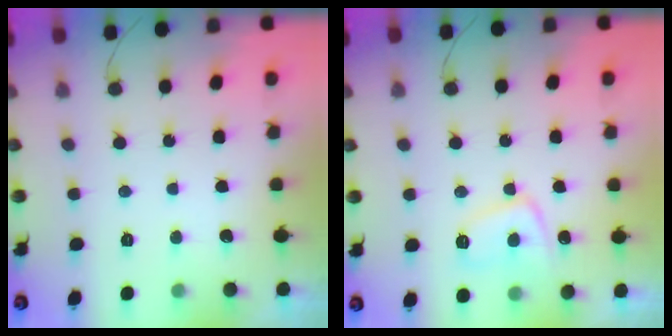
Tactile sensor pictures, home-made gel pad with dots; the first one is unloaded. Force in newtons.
{"total": 9.3, "press": 9.2, "slide": 0.8}